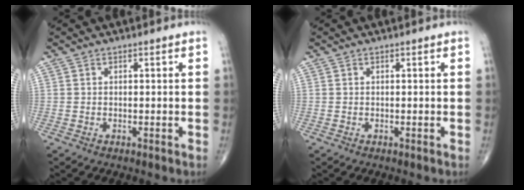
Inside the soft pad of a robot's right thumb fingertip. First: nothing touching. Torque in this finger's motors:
{"motor_torque": [0.03, 0.03, 0.00, 0.00, 0.01]}